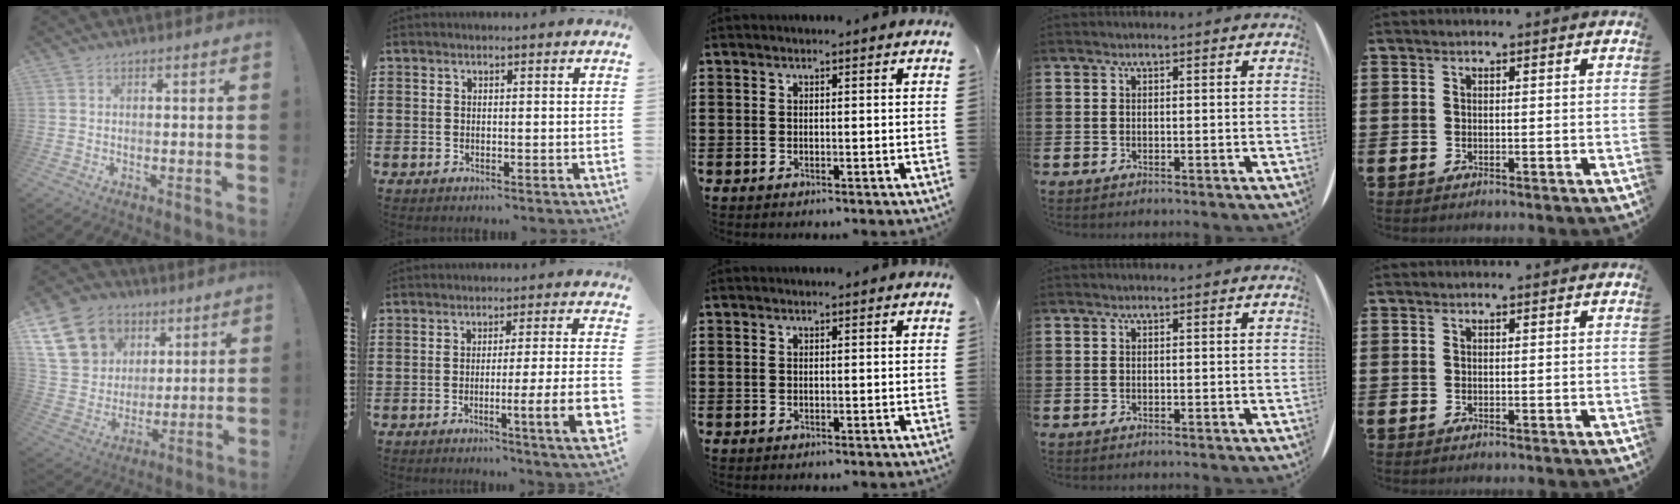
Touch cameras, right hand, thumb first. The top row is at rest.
{"thumb": {"total": 18.7, "force": [8.4, 14.9, 7.4], "torque": [-0.120, -0.033, 0.190]}, "index": {"total": 8.9, "force": [-2.7, 0.2, 8.5], "torque": [-0.129, -0.015, -0.045]}}